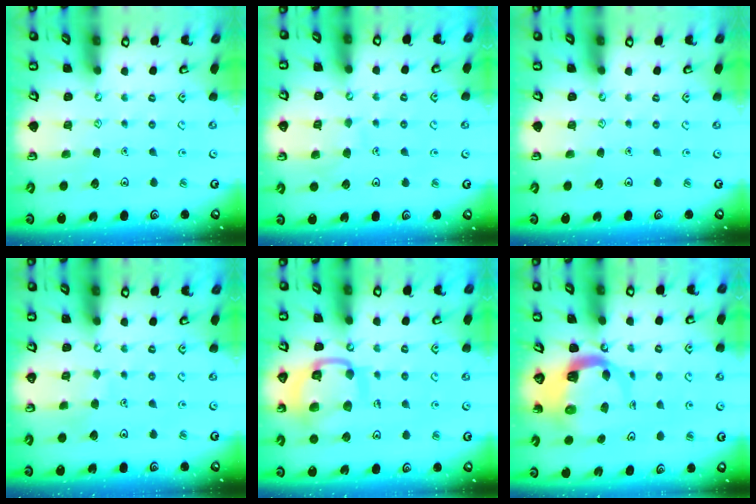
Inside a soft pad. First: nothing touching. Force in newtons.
{"total": 5.2, "press": 5.1, "slide": 0.5}
{"total": 0.0}
{"total": 3.6, "press": 3.5, "slide": 0.2}
{"total": 13.4, "press": 13.4, "slide": 1.3}
{"total": 5.8, "press": 5.7, "slide": 0.7}